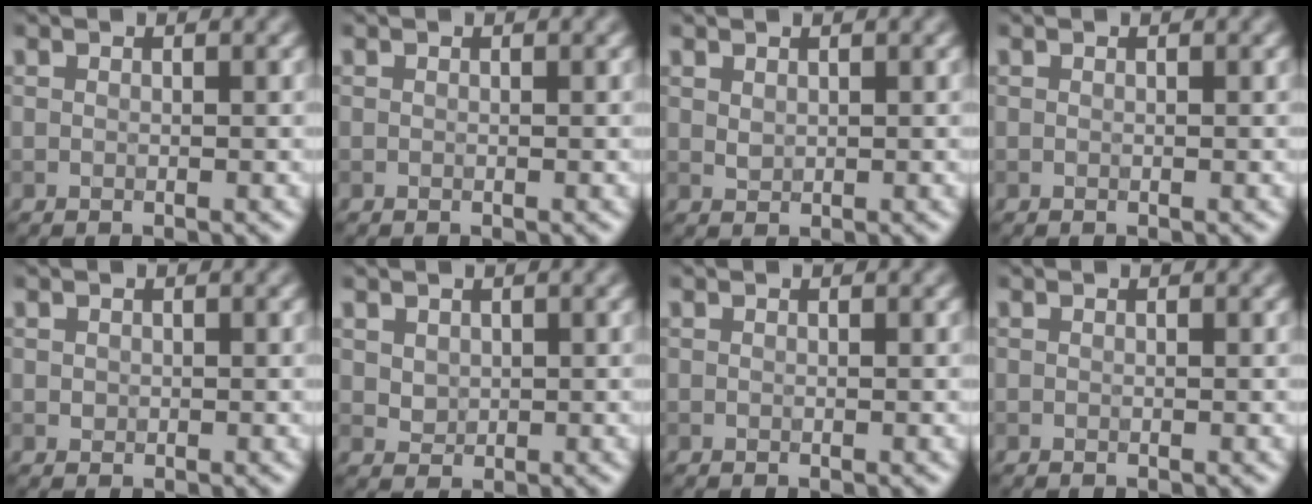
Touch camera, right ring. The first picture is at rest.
{"total": 0.0}
{"total": 0.8, "force": [0.5, 0.5, 0.4], "torque": [-0.012, -0.002, 0.015]}
{"total": 0.0}
{"total": 0.5, "force": [0.1, 0.5, 0.1], "torque": [0.003, -0.003, 0.004]}
{"total": 1.3, "force": [0.6, 1.0, 0.5], "torque": [-0.009, -0.004, 0.017]}
{"total": 0.0}
{"total": 0.0}